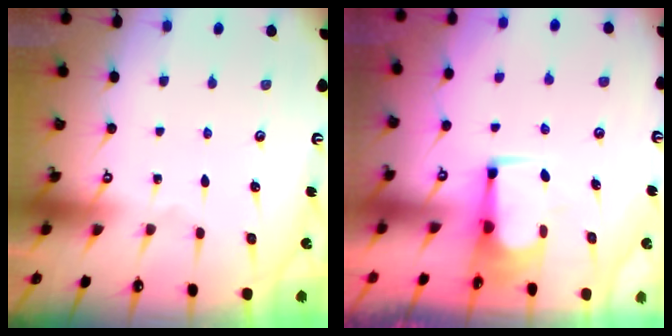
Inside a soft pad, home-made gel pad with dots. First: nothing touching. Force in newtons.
{"total": 1.8, "press": 1.7, "slide": 0.4}